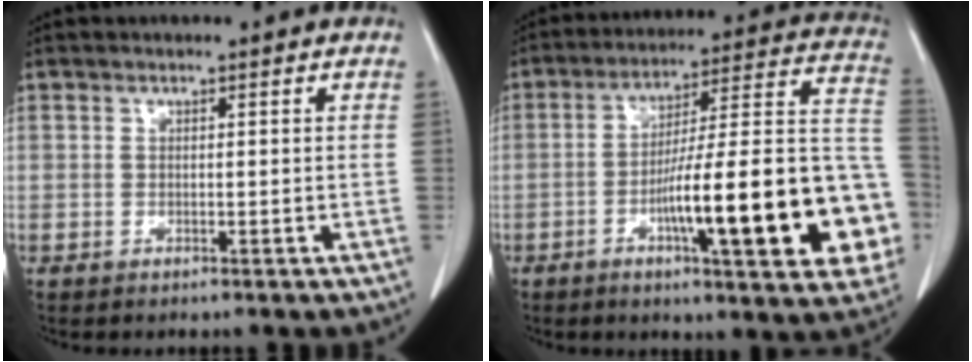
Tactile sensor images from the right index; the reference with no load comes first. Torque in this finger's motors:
{"motor_torque": [1.39, -0.75, 0.55, 0.21]}